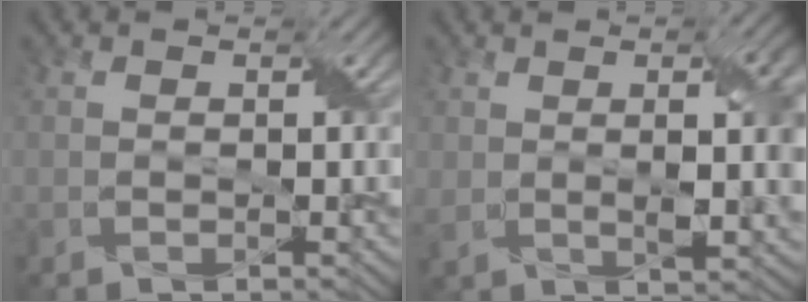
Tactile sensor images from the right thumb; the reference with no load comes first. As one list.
[{"total": 7.9, "force": [1.2, 2.8, 7.3], "torque": [-0.130, -0.003, 0.024]}]